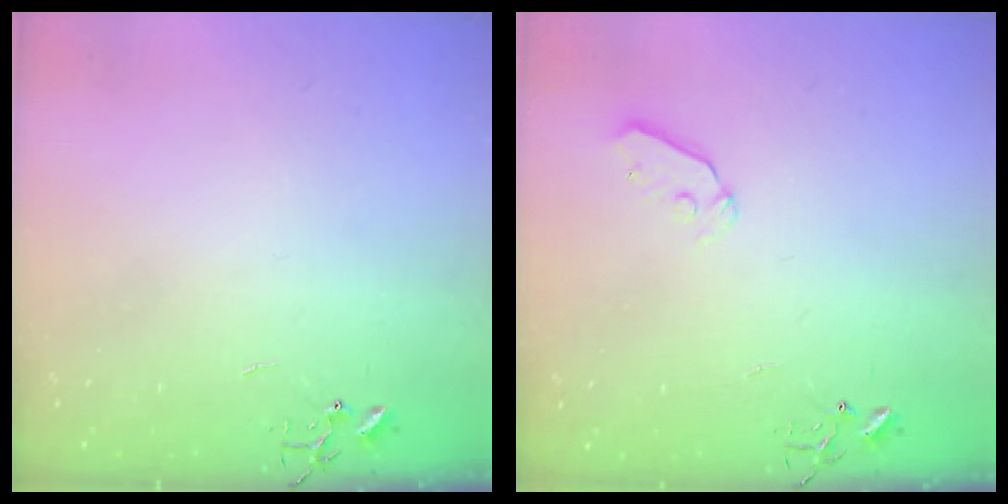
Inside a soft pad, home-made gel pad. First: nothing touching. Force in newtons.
{"total": 5.3, "press": 5.2, "slide": 0.6}